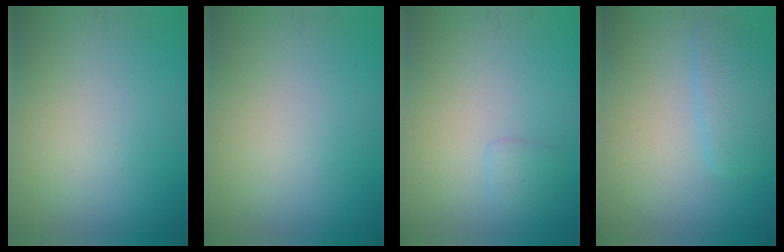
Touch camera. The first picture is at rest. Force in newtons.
{"total": 0.0}
{"total": 1.0, "press": 1.0, "slide": 0.1}
{"total": 2.4, "press": 2.3, "slide": 0.1}